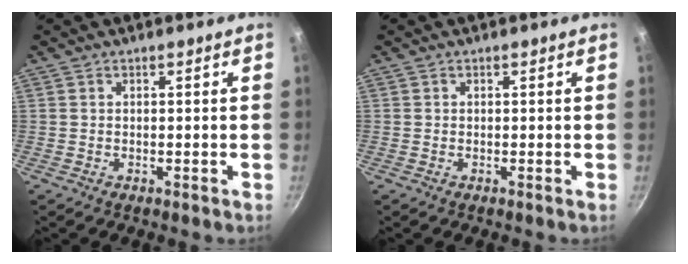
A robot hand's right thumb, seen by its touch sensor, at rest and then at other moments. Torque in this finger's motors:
{"motor_torque": [-0.03, -0.28, -0.52, 0.11, -0.03]}